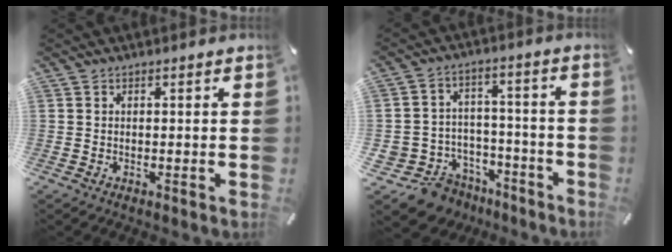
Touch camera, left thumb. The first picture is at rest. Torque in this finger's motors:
{"motor_torque": [-0.20, 1.28, 0.29, 0.35, 0.06]}